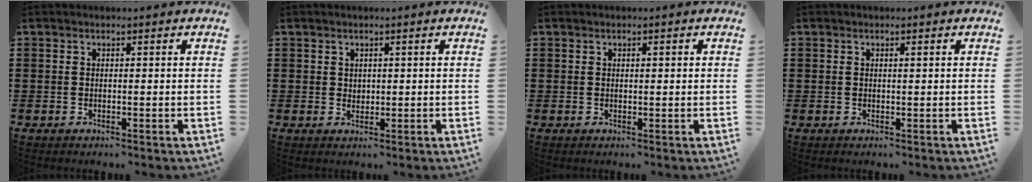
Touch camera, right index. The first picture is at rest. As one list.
[{"total": 1.2, "force": [0.8, 1.0, 0.2], "torque": [-0.006, 0.003, 0.015]}, {"total": 0.6, "force": [0.2, 0.1, 0.5], "torque": [-0.012, 0.000, 0.003]}, {"total": 0.6, "force": [0.1, 0.1, 0.6], "torque": [-0.012, -0.001, 0.003]}]